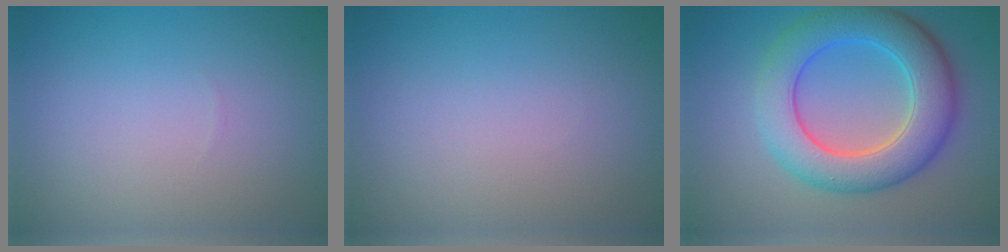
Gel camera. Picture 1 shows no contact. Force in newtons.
{"total": 0.0}
{"total": 8.0, "press": 8.0, "slide": 0.2}